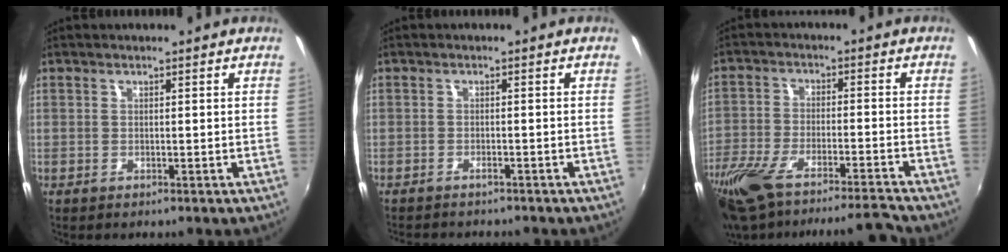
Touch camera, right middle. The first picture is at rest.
{"total": 3.8, "force": [-3.4, 0.9, 1.4], "torque": [-0.040, -0.011, -0.054]}
{"total": 16.9, "force": [-14.4, 1.8, 8.6], "torque": [-0.188, -0.031, -0.254]}